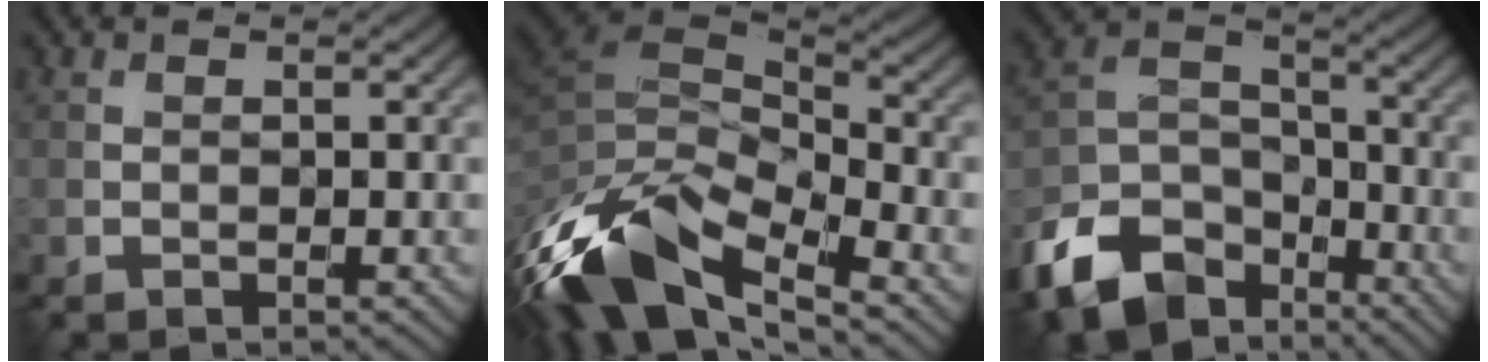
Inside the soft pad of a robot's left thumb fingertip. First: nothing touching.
{"total": 16.1, "force": [-7.7, 7.4, 12.1], "torque": [-0.303, -0.027, -0.126]}
{"total": 13.1, "force": [-8.7, 7.6, 6.2], "torque": [-0.156, -0.023, -0.171]}